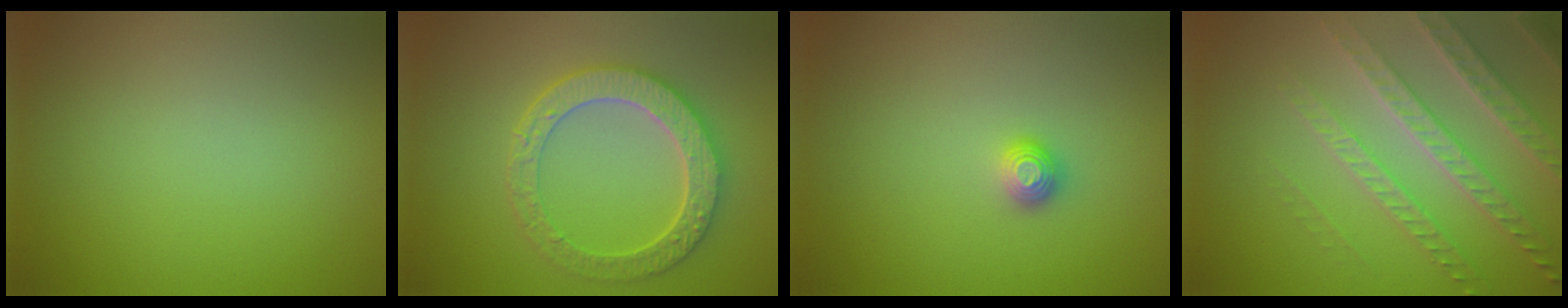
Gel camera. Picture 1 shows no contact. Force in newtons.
{"total": 5.0, "press": 4.4, "slide": 2.4}
{"total": 1.1, "press": 1.0, "slide": 0.2}
{"total": 4.5, "press": 4.4, "slide": 1.1}